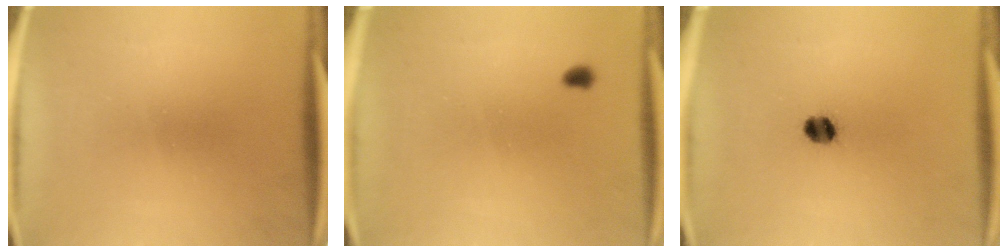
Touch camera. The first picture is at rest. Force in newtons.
{"total": 1.0}
{"total": 3.8}